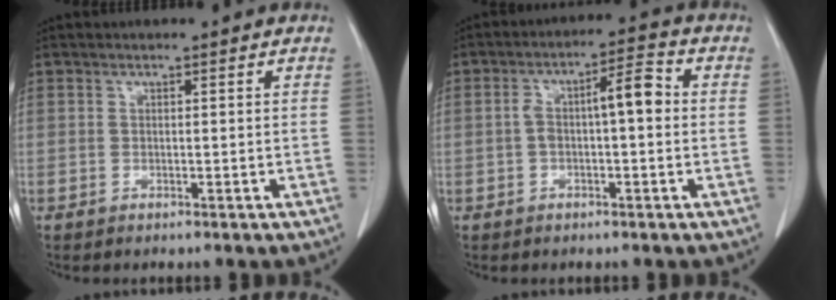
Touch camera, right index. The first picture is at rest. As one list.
[{"total": 6.7, "force": [0.2, 1.7, 6.5], "torque": [-0.116, 0.034, 0.005]}]